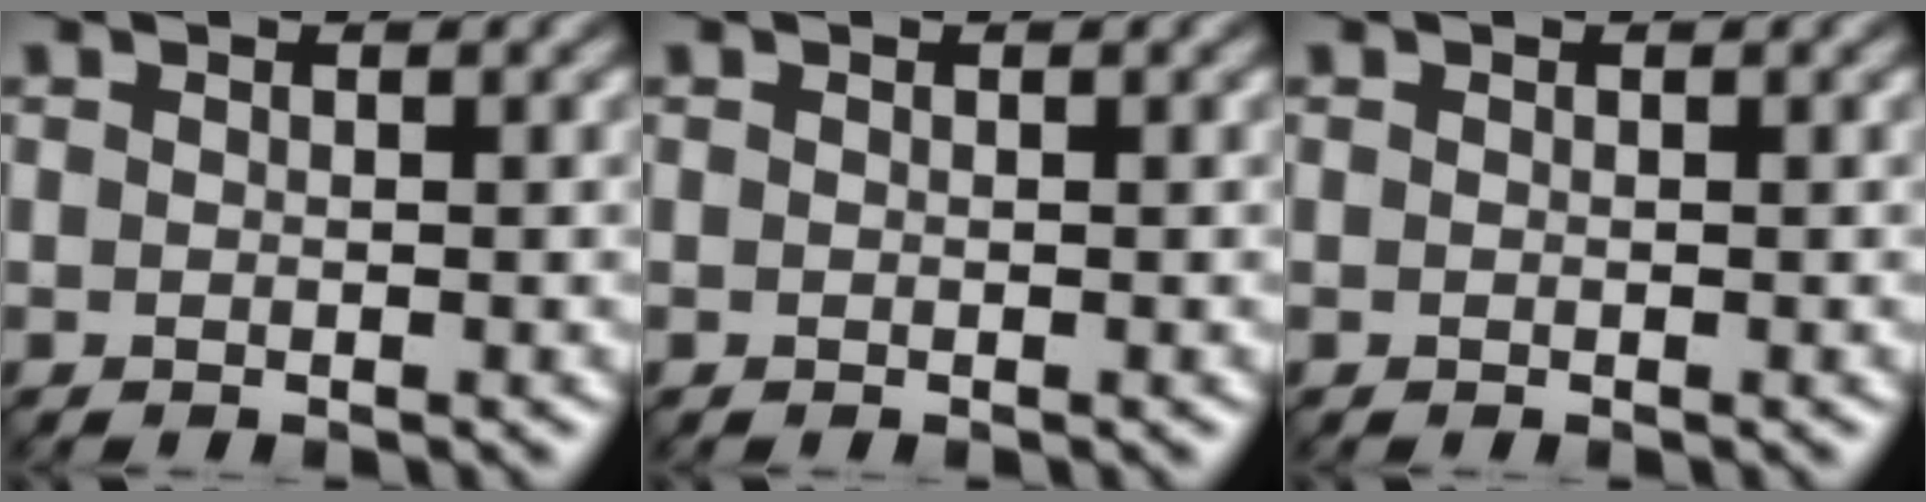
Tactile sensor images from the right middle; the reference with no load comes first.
{"total": 0.0}
{"total": 0.0}